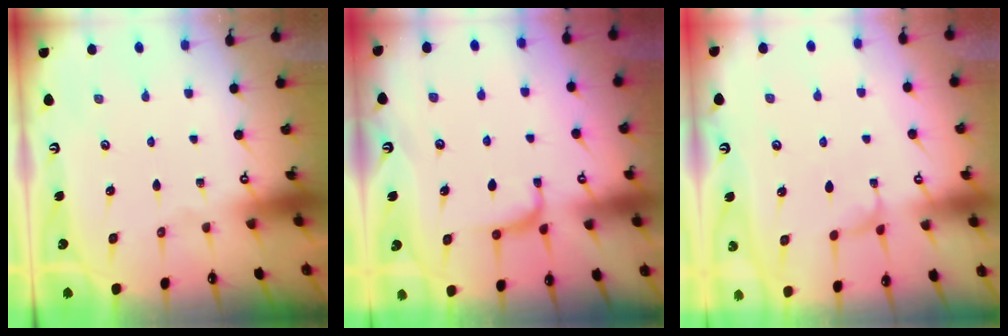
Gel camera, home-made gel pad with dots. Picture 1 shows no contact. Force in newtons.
{"total": 1.0, "press": 0.8, "slide": 0.7}
{"total": 2.8, "press": 2.8, "slide": 0.2}